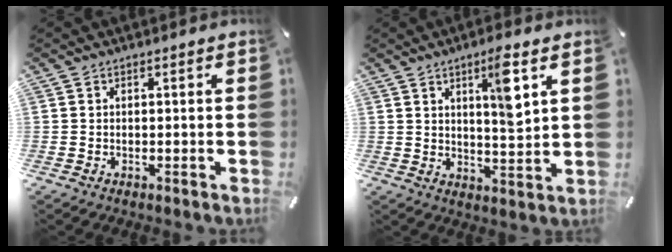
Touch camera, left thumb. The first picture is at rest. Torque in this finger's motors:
{"motor_torque": [1.66, 1.28, 1.05, -0.84, 0.29]}